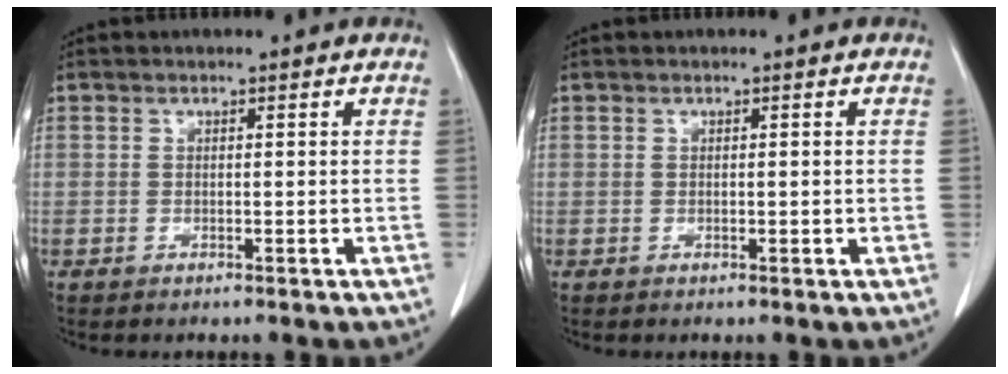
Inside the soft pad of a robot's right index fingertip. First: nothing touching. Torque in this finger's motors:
{"motor_torque": [-0.18, 0.24, 0.00, -0.01]}